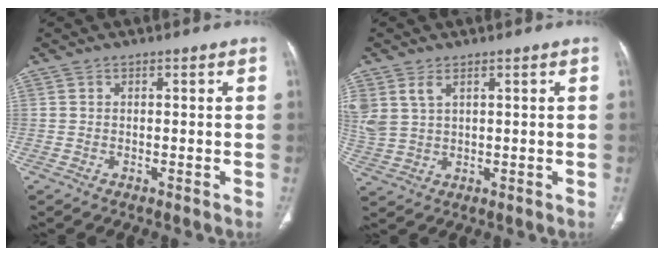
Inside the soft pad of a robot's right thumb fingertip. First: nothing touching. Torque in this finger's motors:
{"motor_torque": [-0.06, 0.11, 0.55, -0.40, 0.14]}